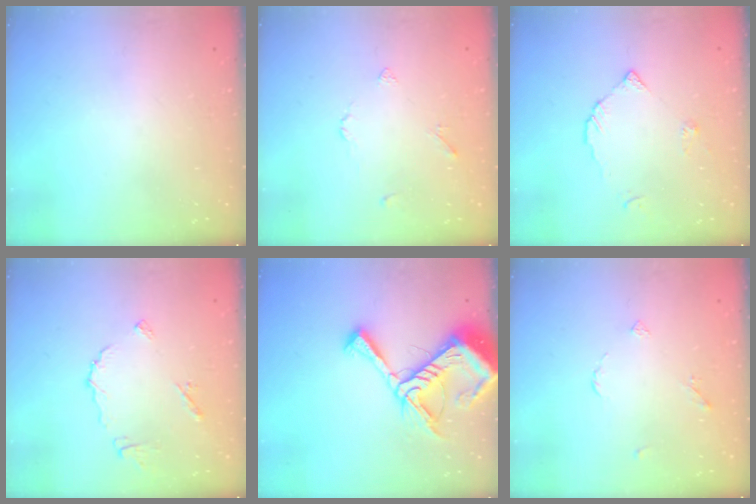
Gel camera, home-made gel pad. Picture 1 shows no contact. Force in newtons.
{"total": 2.7, "press": 2.7, "slide": 0.5}
{"total": 3.1, "press": 3.1, "slide": 0.3}
{"total": 7.8, "press": 7.8, "slide": 0.4}
{"total": 14.3, "press": 14.2, "slide": 1.5}
{"total": 3.5, "press": 3.4, "slide": 0.6}